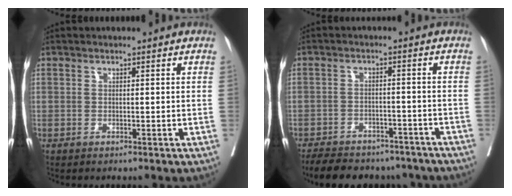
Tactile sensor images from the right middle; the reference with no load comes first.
{"total": 15.8, "force": [-13.6, 5.8, 5.4], "torque": [-0.117, 0.002, -0.176]}